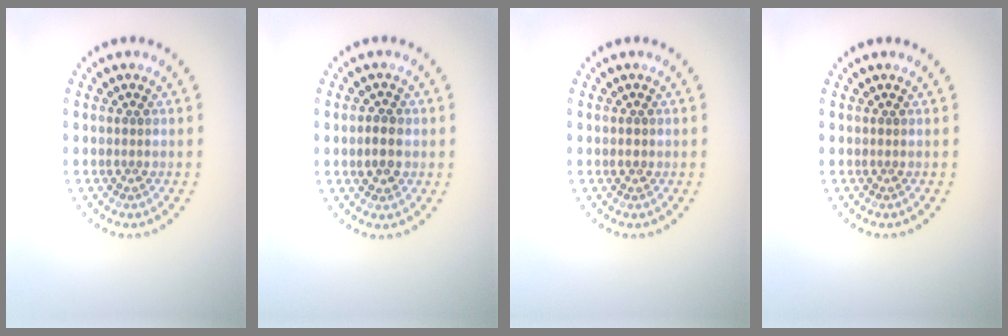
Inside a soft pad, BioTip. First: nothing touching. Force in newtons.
{"total": 2.2, "press": 2.2, "slide": 0.2}
{"total": 0.9, "press": 0.9, "slide": 0.1}
{"total": 0.0}